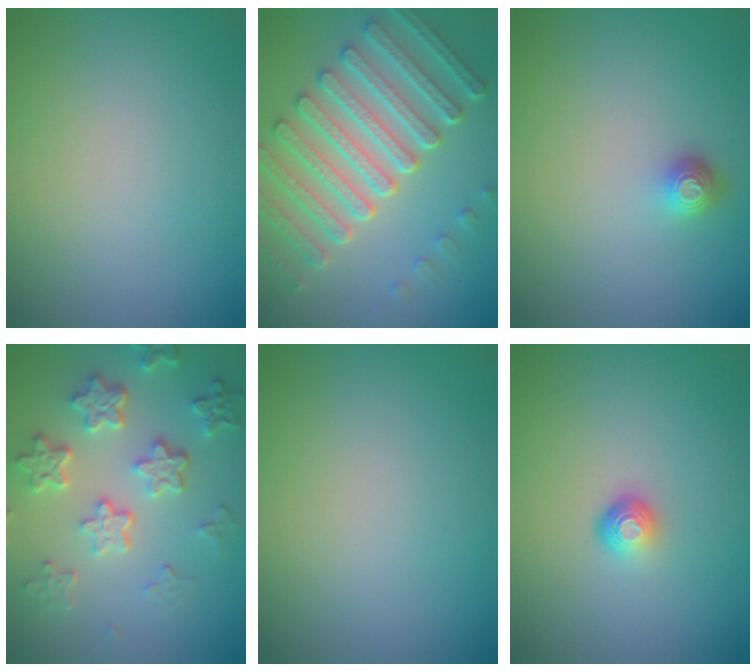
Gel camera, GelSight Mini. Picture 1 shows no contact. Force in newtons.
{"total": 8.1, "press": 6.1, "slide": 5.3}
{"total": 1.6, "press": 1.1, "slide": 1.0}
{"total": 5.7, "press": 4.3, "slide": 3.7}
{"total": 0.0}
{"total": 1.6, "press": 1.0, "slide": 1.3}